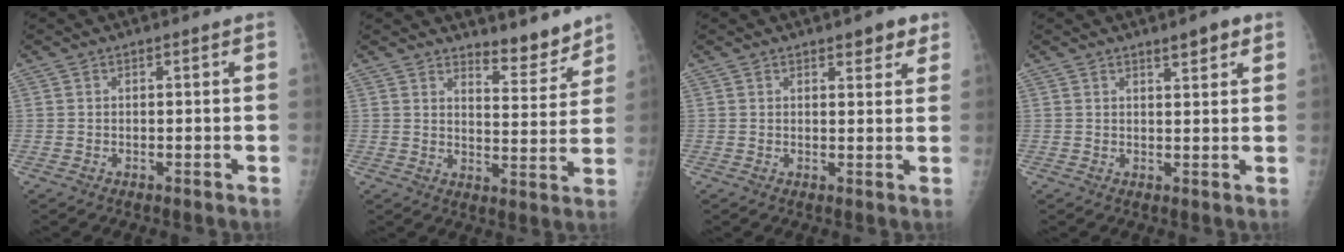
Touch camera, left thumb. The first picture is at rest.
{"total": 6.5, "force": [6.0, 1.6, 1.9], "torque": [-0.004, -0.059, 0.095]}
{"total": 3.9, "force": [2.6, 1.7, 2.4], "torque": [-0.009, -0.012, 0.031]}
{"total": 3.4, "force": [2.3, 0.9, 2.3], "torque": [-0.026, -0.013, 0.032]}